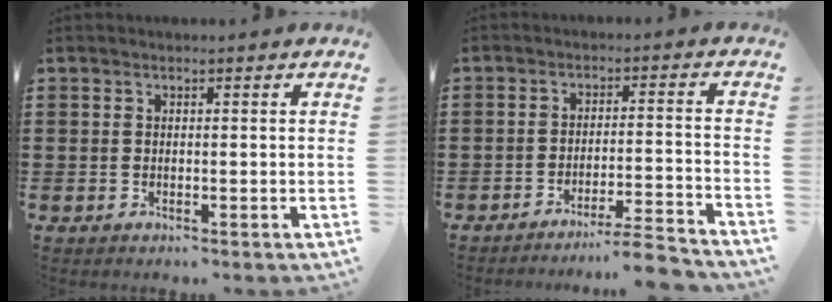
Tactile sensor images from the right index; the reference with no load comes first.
{"total": 5.3, "force": [-4.9, -0.6, 1.9], "torque": [-0.032, -0.015, -0.095]}